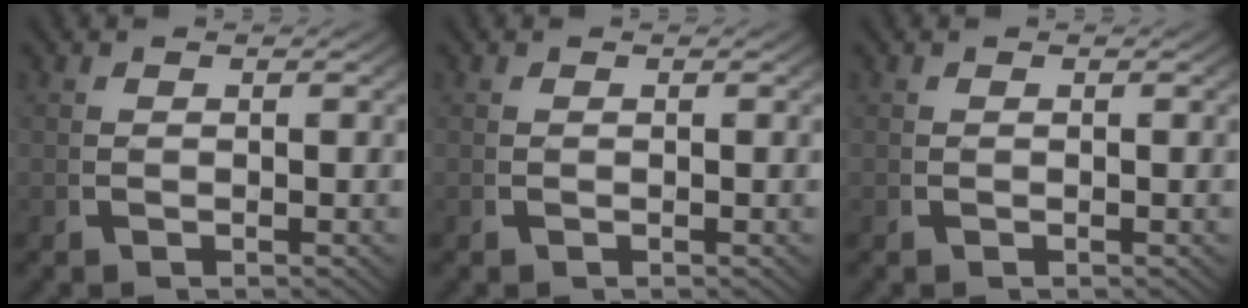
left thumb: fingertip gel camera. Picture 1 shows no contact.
{"total": 0.0}
{"total": 0.0}